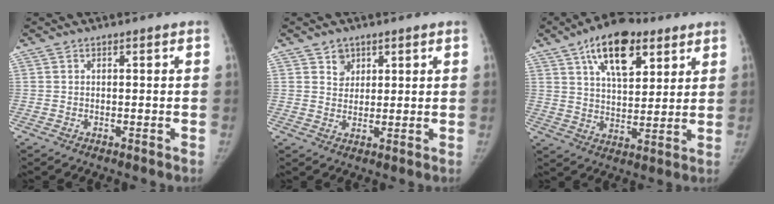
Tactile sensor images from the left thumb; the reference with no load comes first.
{"total": 3.2, "force": [1.9, 2.5, 0.5], "torque": [0.015, -0.011, 0.031]}
{"total": 15.5, "force": [8.1, 7.7, 10.7], "torque": [-0.129, -0.022, 0.134]}